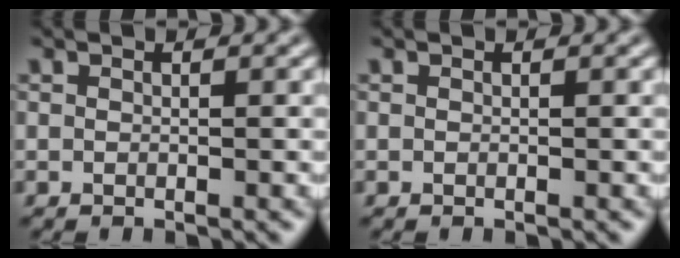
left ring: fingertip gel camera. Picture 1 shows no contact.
{"total": 0.0}